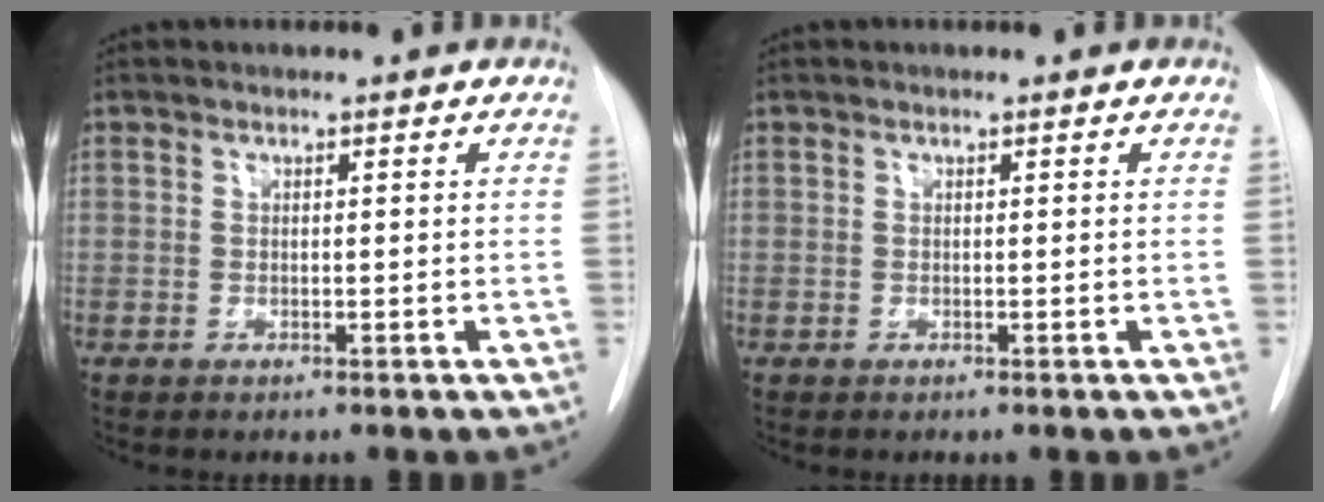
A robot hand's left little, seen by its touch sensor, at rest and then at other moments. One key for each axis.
{"total": 0.0}